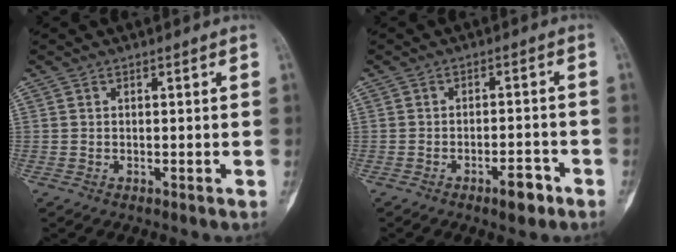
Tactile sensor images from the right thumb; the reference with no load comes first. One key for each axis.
{"total": 4.5, "fx": -2.7, "fy": 1.6, "fz": 3.2, "tx": -0.040, "ty": 0.018, "tz": -0.038}